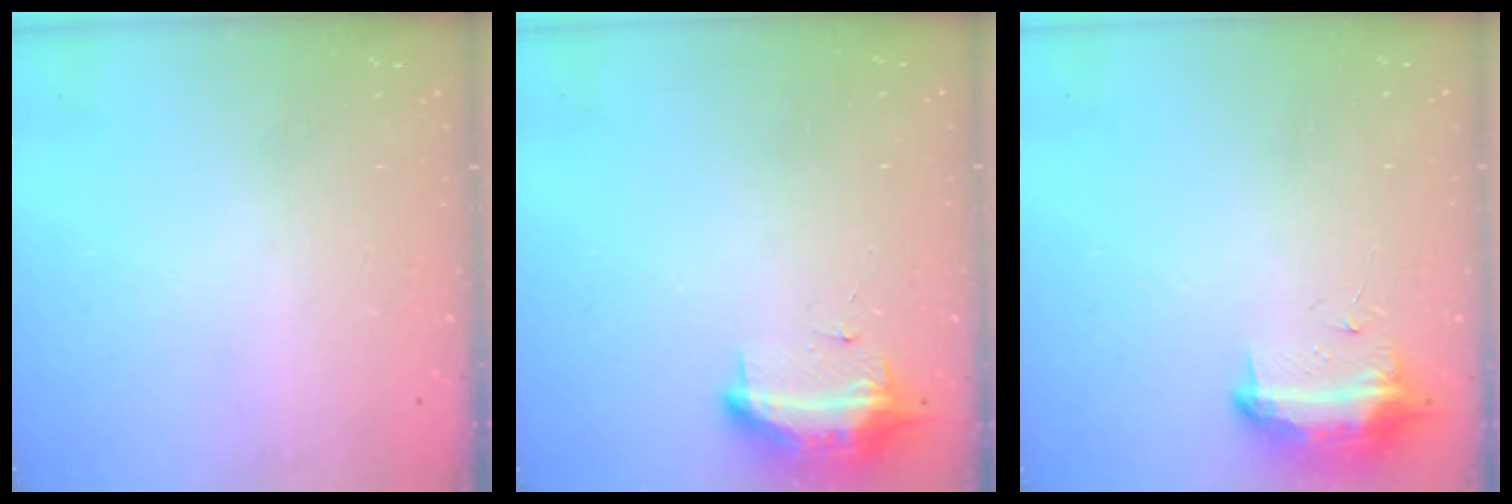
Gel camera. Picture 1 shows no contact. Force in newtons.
{"total": 9.5, "press": 9.2, "slide": 2.4}
{"total": 10.7, "press": 10.6, "slide": 0.7}